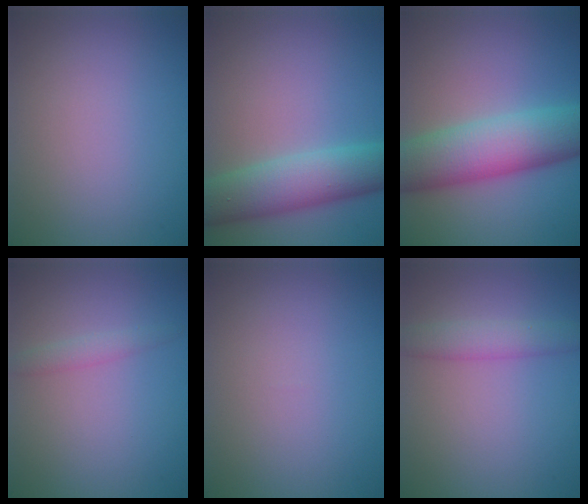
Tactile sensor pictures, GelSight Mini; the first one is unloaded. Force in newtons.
{"total": 7.3, "press": 7.3, "slide": 0.2}
{"total": 9.4, "press": 9.4, "slide": 0.3}
{"total": 1.3, "press": 1.3, "slide": 0.0}
{"total": 0.0}
{"total": 2.9, "press": 2.9, "slide": 0.1}